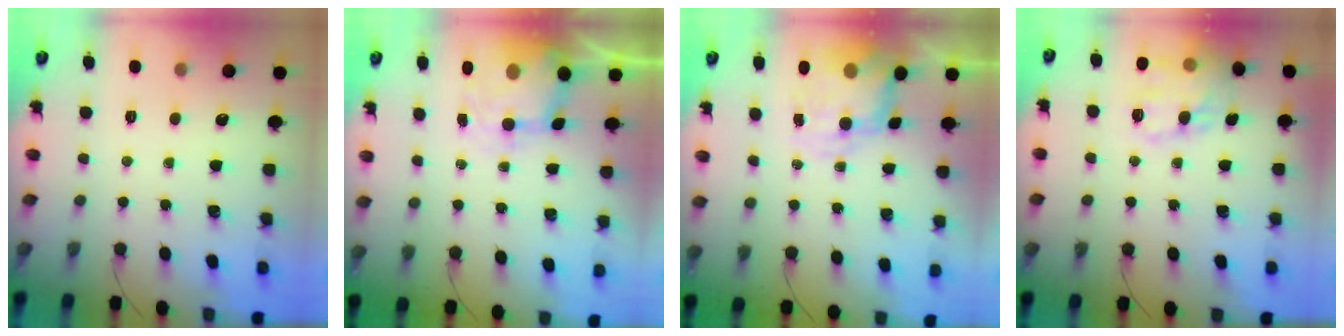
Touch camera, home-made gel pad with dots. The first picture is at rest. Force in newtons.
{"total": 7.1, "press": 6.9, "slide": 1.4}
{"total": 8.6, "press": 8.3, "slide": 2.2}
{"total": 15.8, "press": 15.7, "slide": 1.4}